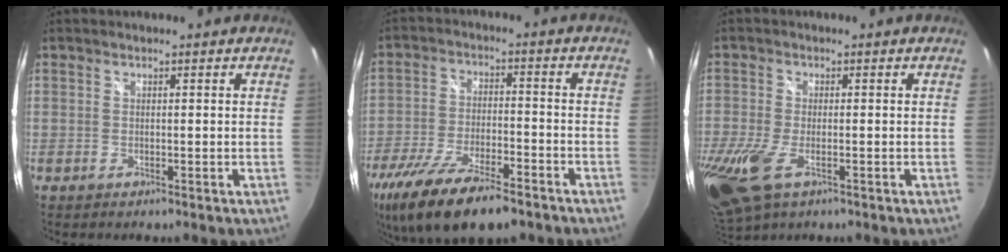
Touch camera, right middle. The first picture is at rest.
{"total": 18.5, "force": [-13.2, 6.1, 11.4], "torque": [-0.238, -0.044, -0.224]}
{"total": 15.5, "force": [-6.9, 8.1, 11.3], "torque": [-0.279, -0.055, -0.121]}